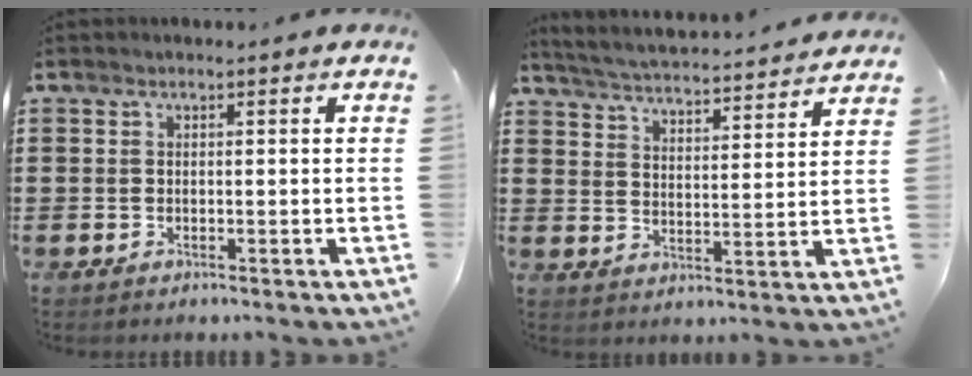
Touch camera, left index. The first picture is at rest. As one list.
[{"total": 3.8, "force": [3.8, -0.7, 0.2], "torque": [-0.026, -0.035, 0.058]}]